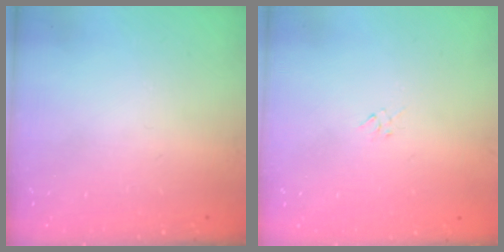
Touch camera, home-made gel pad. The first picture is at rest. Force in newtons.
{"total": 2.3, "press": 2.2, "slide": 0.6}